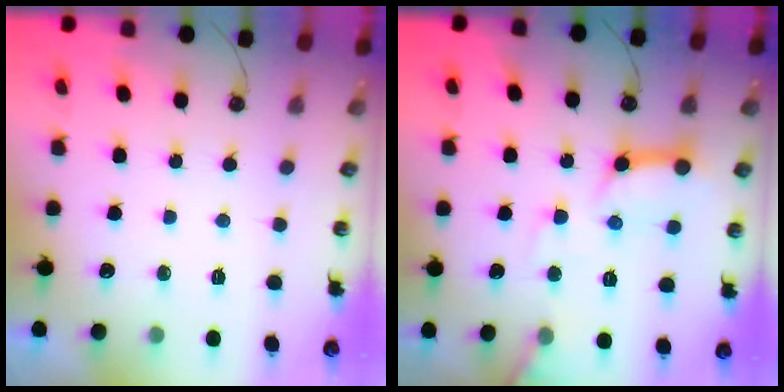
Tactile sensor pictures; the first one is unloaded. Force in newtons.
{"total": 12.1, "press": 12.1, "slide": 0.9}